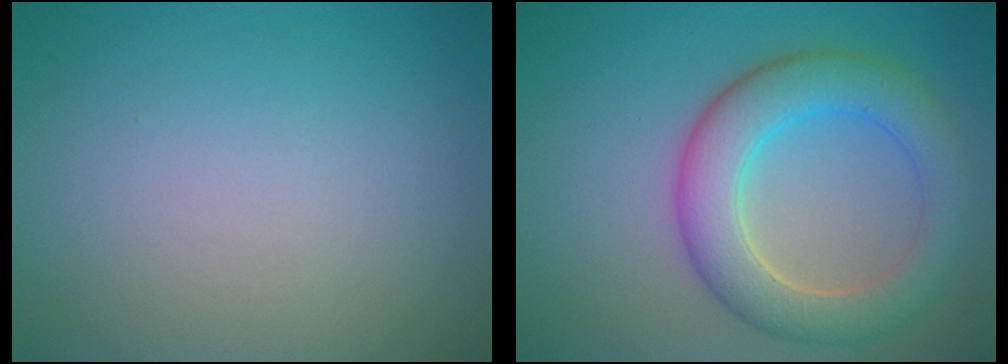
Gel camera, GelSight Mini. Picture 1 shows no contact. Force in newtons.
{"total": 6.1, "press": 6.1, "slide": 0.4}